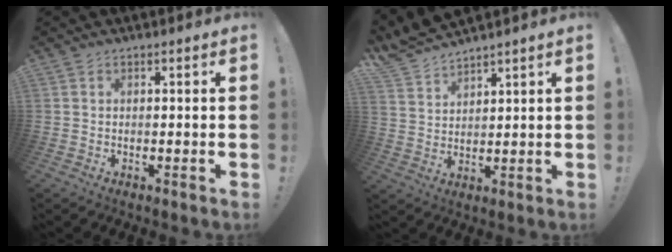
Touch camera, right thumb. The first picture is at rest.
{"total": 7.1, "force": [6.5, 2.0, 2.1], "torque": [-0.061, -0.046, 0.128]}